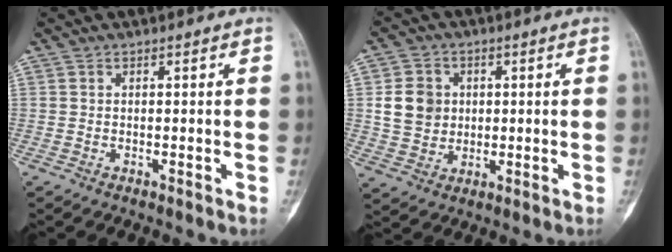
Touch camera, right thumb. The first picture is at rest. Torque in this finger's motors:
{"motor_torque": [0.39, 0.42, 0.42, -0.23, 0.00]}